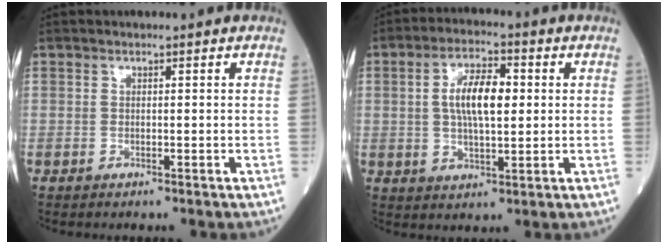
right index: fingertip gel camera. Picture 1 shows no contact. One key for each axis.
{"total": 8.3, "fx": 1.1, "fy": 2.9, "fz": 7.7, "tx": -0.145, "ty": 0.013, "tz": 0.019}